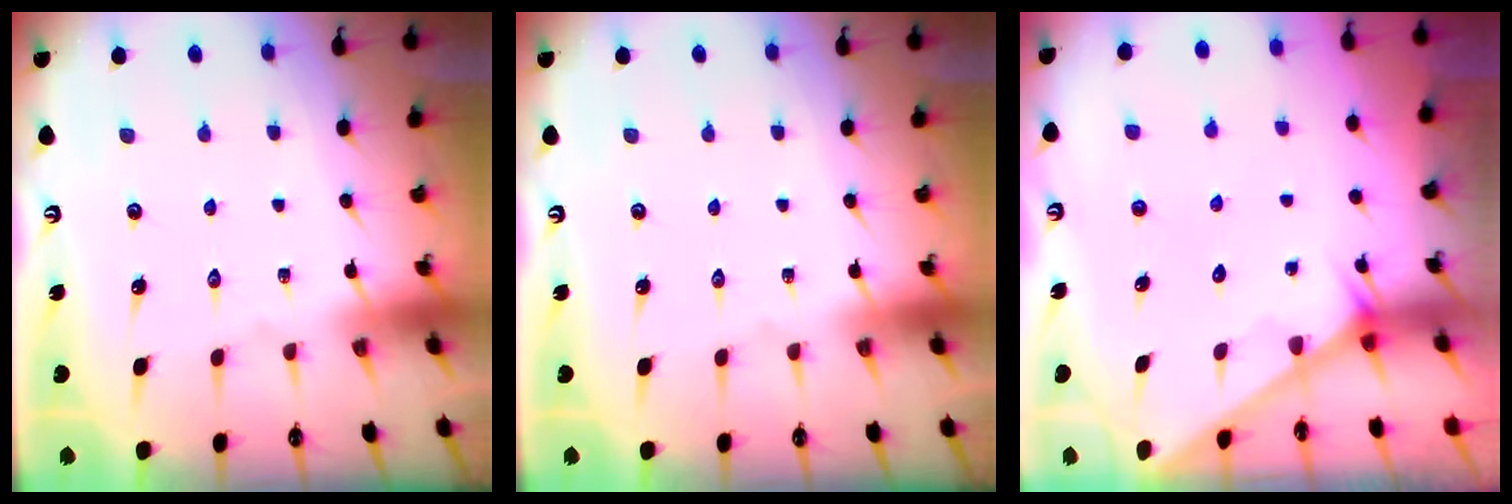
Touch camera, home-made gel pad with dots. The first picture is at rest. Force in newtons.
{"total": 0.0}
{"total": 1.6, "press": 1.6, "slide": 0.1}